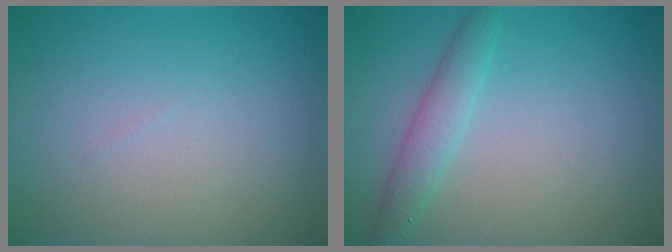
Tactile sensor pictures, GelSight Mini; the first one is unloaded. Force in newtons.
{"total": 2.3, "press": 2.3, "slide": 0.0}